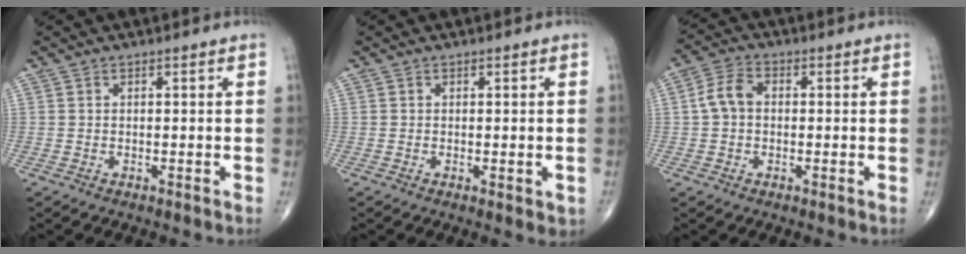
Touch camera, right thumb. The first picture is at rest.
{"total": 2.3, "force": [-0.5, 0.9, 2.0], "torque": [-0.021, -0.005, -0.007]}
{"total": 5.4, "force": [0.1, 3.9, 3.7], "torque": [-0.069, 0.019, -0.007]}